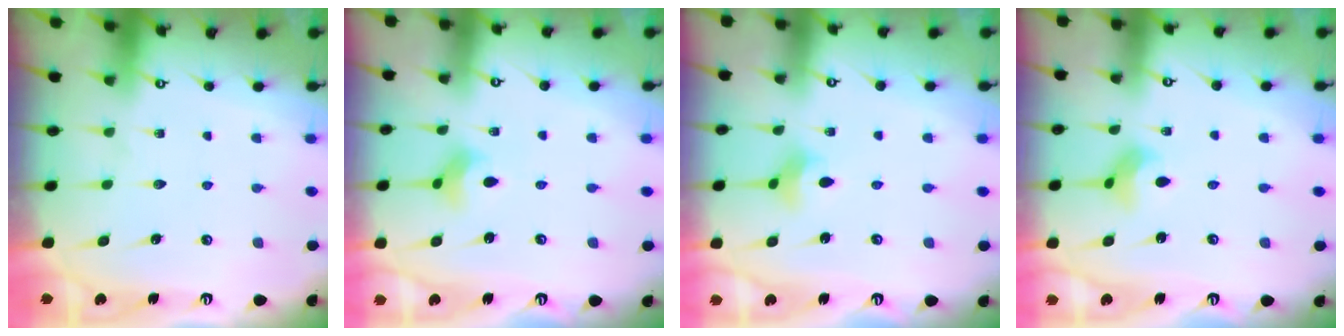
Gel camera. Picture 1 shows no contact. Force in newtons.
{"total": 3.2, "press": 3.2, "slide": 0.3}
{"total": 2.9, "press": 2.8, "slide": 0.6}
{"total": 4.2, "press": 4.1, "slide": 0.8}